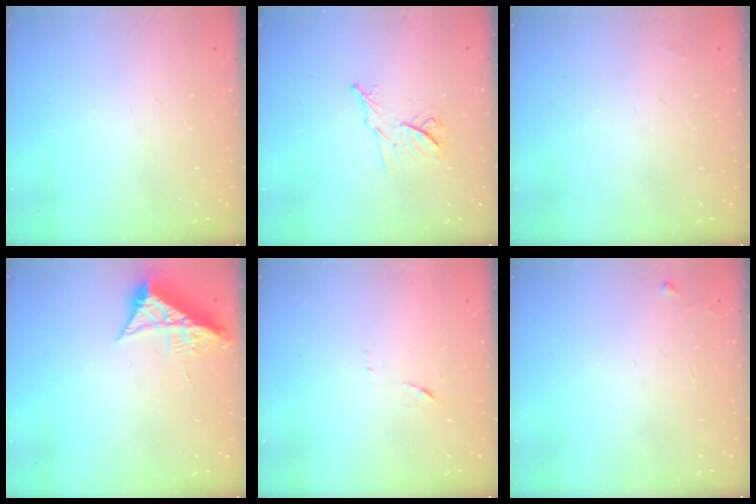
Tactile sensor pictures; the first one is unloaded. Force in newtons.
{"total": 8.6, "press": 8.6, "slide": 0.7}
{"total": 1.3, "press": 1.3, "slide": 0.2}
{"total": 7.3, "press": 7.3, "slide": 0.2}
{"total": 5.8, "press": 5.7, "slide": 0.4}
{"total": 3.5, "press": 3.4, "slide": 0.5}